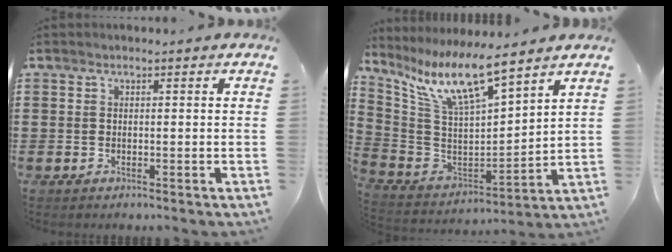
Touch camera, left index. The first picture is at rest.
{"total": 11.4, "force": [8.4, 1.9, 7.5], "torque": [-0.173, -0.047, 0.146]}